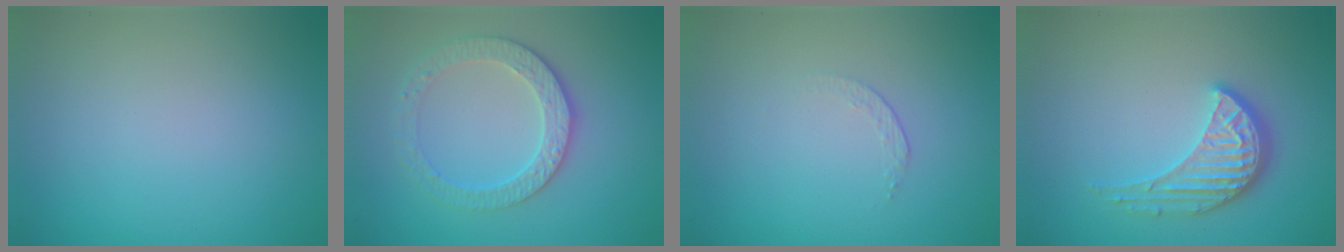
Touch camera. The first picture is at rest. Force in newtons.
{"total": 3.4, "press": 3.1, "slide": 1.3}
{"total": 0.7, "press": 0.4, "slide": 0.6}
{"total": 3.8, "press": 3.1, "slide": 2.2}